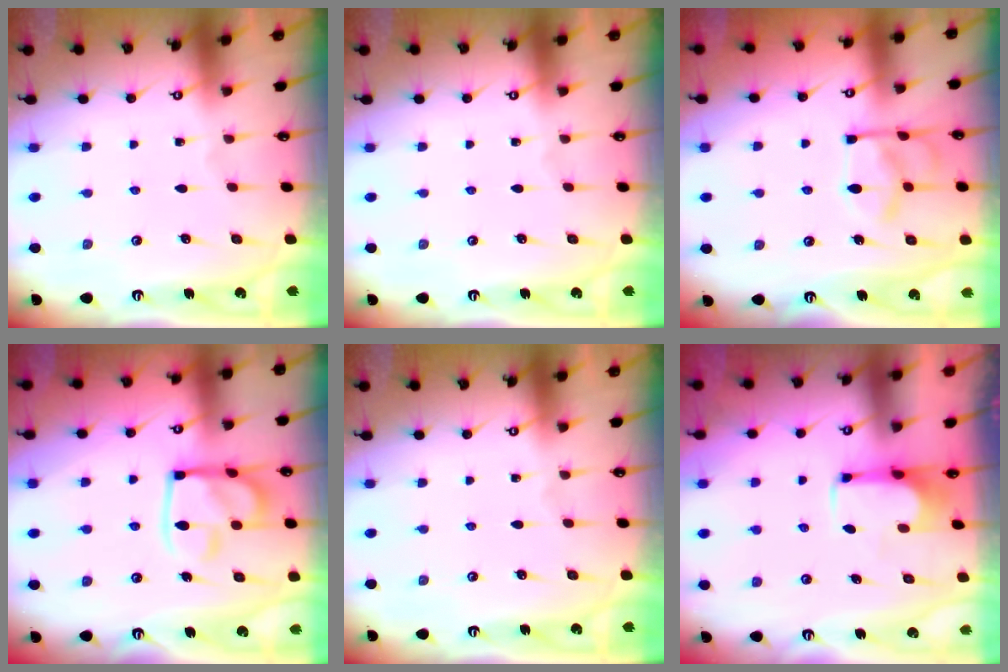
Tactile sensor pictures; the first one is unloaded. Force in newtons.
{"total": 0.0}
{"total": 11.1, "press": 11.1, "slide": 0.1}
{"total": 12.7, "press": 12.7, "slide": 1.3}
{"total": 0.0}
{"total": 0.9, "press": 0.2, "slide": 0.9}